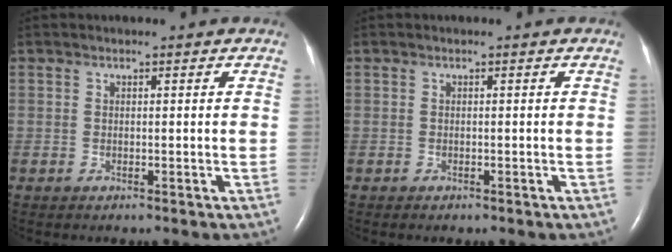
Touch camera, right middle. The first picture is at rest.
{"total": 0.5, "force": [-0.4, 0.2, 0.3], "torque": [-0.009, -0.001, -0.003]}